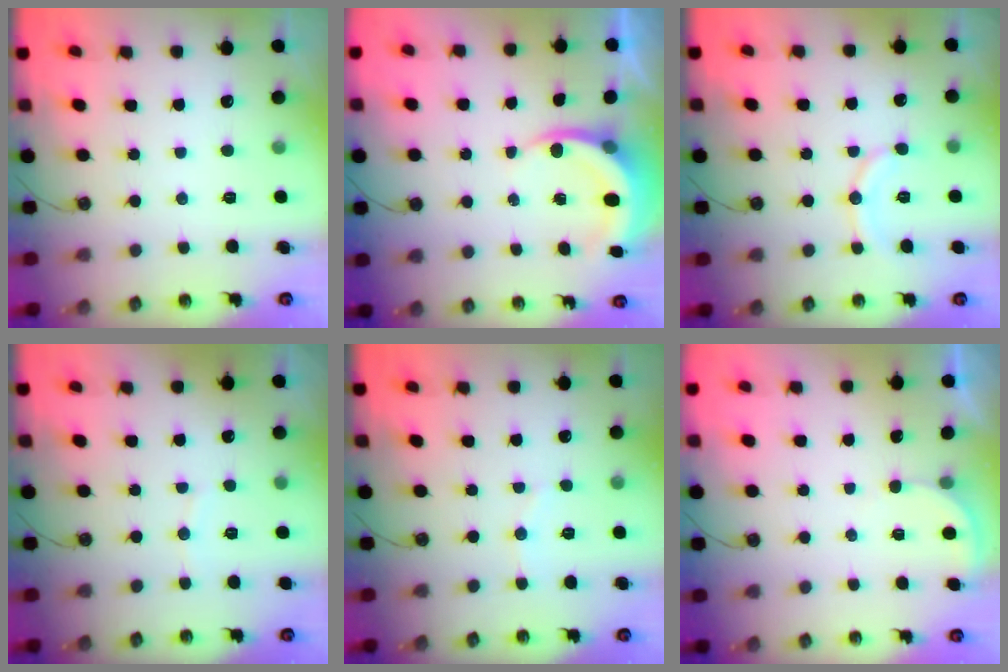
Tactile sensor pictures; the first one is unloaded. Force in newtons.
{"total": 5.3, "press": 5.3, "slide": 0.3}
{"total": 8.8, "press": 8.7, "slide": 0.7}
{"total": 3.7, "press": 3.6, "slide": 0.4}
{"total": 5.6, "press": 5.6, "slide": 0.6}
{"total": 1.6, "press": 1.6, "slide": 0.1}